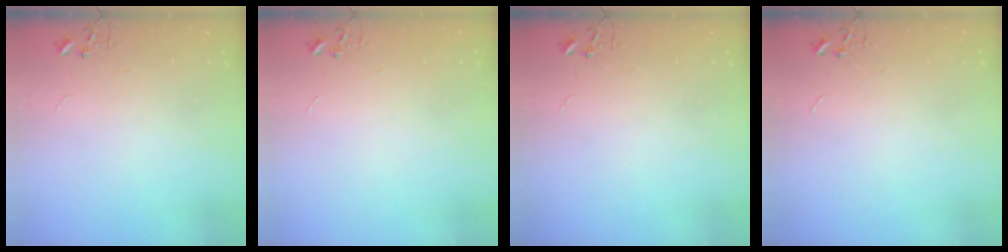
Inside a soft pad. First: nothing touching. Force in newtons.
{"total": 0.0}
{"total": 0.0}
{"total": 0.0}